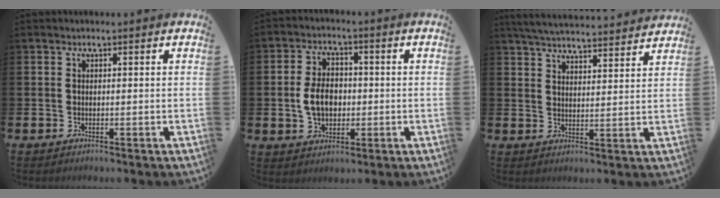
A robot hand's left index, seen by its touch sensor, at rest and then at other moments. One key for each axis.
{"total": 5.8, "fx": -0.5, "fy": 4.1, "fz": 4.1, "tx": -0.076, "ty": 0.007, "tz": -0.015}
{"total": 5.5, "fx": 5.4, "fy": 0.4, "fz": 0.9, "tx": -0.036, "ty": -0.036, "tz": 0.095}